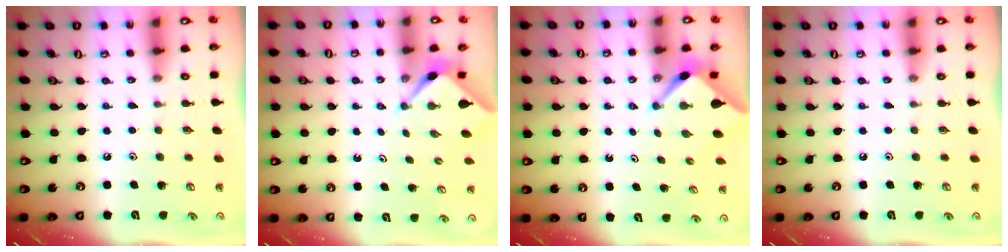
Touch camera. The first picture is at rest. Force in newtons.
{"total": 2.1, "press": 2.1, "slide": 0.2}
{"total": 2.5, "press": 2.5, "slide": 0.3}
{"total": 0.0}